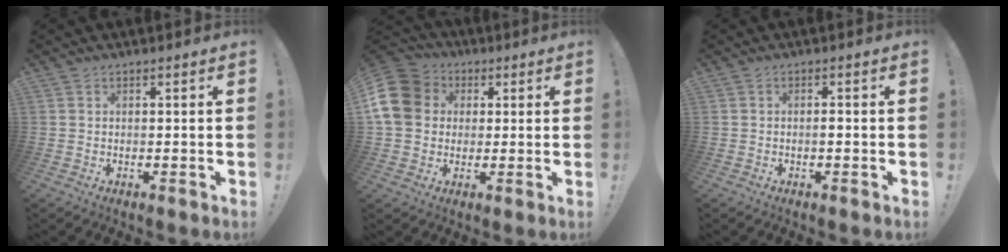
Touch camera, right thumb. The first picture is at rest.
{"total": 14.5, "force": [2.6, 12.3, 7.2], "torque": [-0.130, 0.004, 0.055]}
{"total": 1.1, "force": [-0.5, 0.3, 1.0], "torque": [-0.027, 0.005, -0.008]}